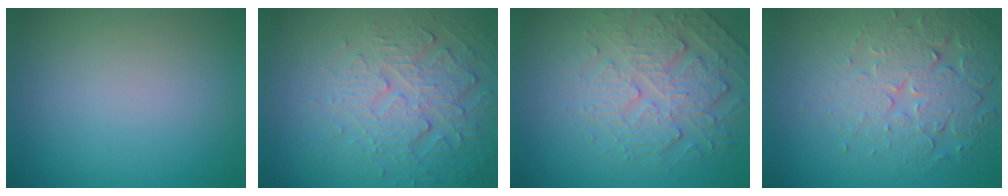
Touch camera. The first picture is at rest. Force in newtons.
{"total": 5.8, "press": 3.7, "slide": 4.4}
{"total": 4.8, "press": 3.7, "slide": 3.1}
{"total": 5.1, "press": 4.4, "slide": 2.6}